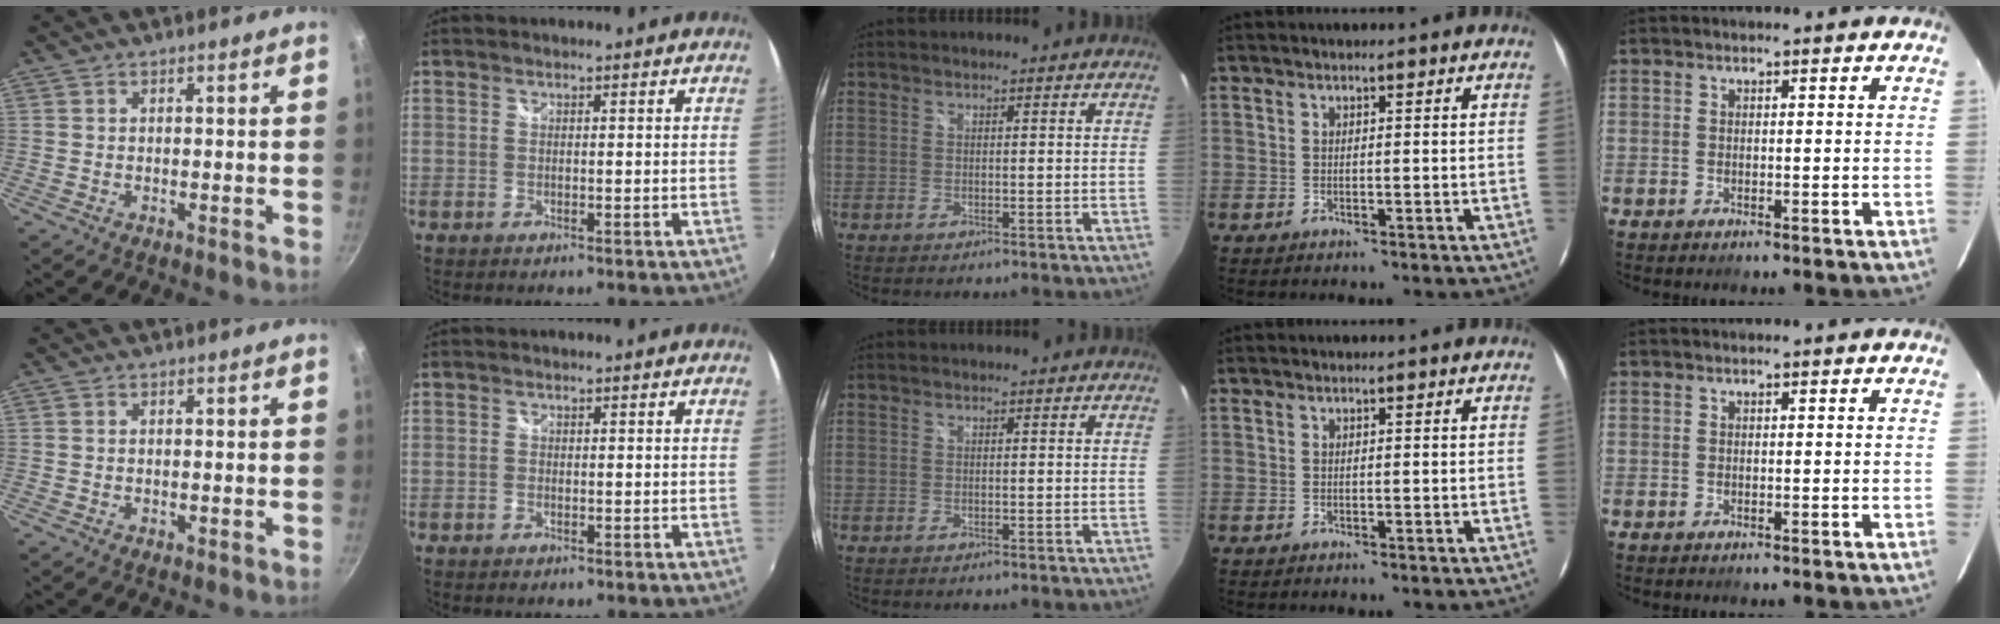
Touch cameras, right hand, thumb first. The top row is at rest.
{"thumb": {"total": 0.6, "force": [0.0, 0.4, 0.5], "torque": [-0.007, 0.001, -0.002]}, "index": {"total": 0.7, "force": [-0.5, 0.5, 0.2], "torque": [-0.003, -0.001, -0.009]}}